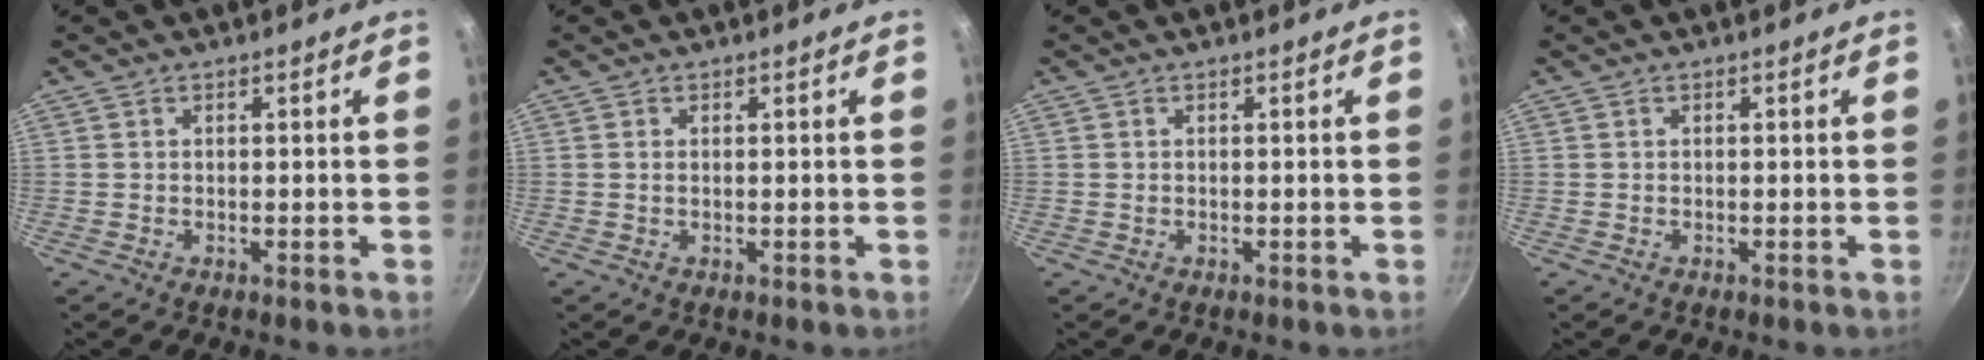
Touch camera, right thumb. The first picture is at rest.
{"total": 0.6, "force": [0.1, 0.3, 0.4], "torque": [-0.008, 0.001, 0.002]}
{"total": 0.0}
{"total": 0.0}